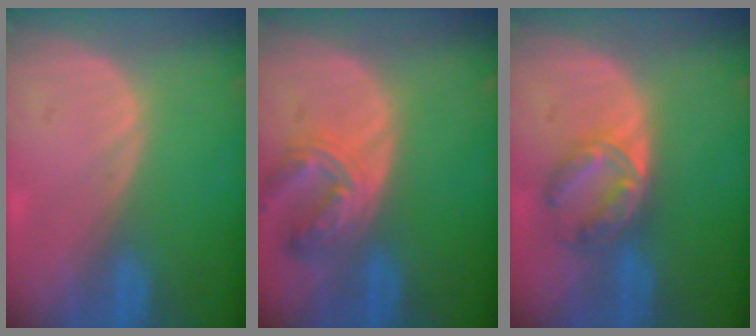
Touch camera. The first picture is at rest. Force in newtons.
{"total": 6.8, "press": 6.3, "slide": 2.5}
{"total": 6.3, "press": 5.7, "slide": 2.7}